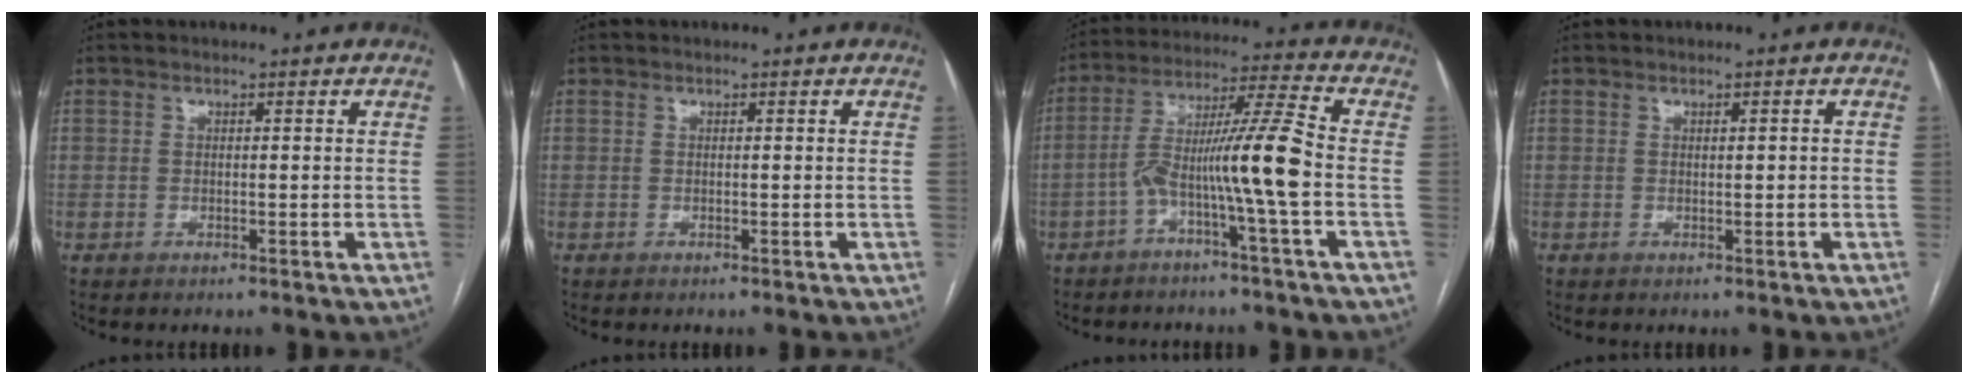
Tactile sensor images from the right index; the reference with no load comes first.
{"total": 0.0}
{"total": 10.8, "force": [-3.2, -1.3, 10.2], "torque": [-0.186, 0.025, -0.060]}
{"total": 0.9, "force": [0.1, 0.1, 0.9], "torque": [-0.016, 0.001, 0.002]}